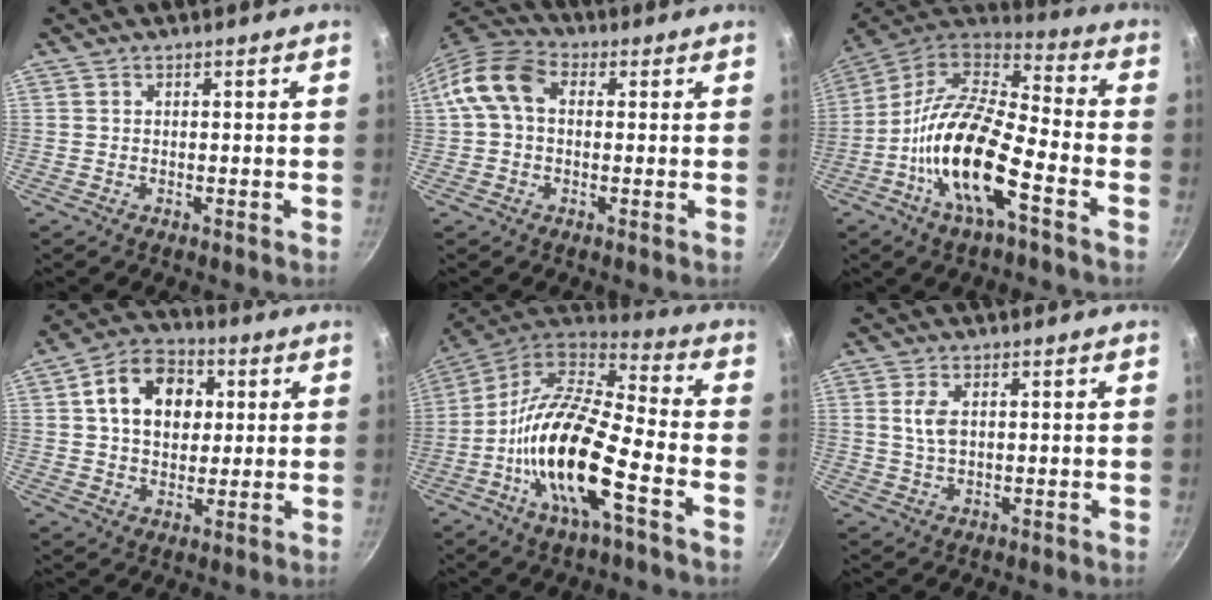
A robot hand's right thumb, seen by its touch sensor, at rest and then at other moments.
{"total": 9.6, "force": [1.3, 6.8, 6.7], "torque": [-0.112, 0.026, 0.006]}
{"total": 19.7, "force": [-7.1, 7.2, 16.9], "torque": [-0.310, 0.047, -0.153]}
{"total": 13.5, "force": [3.1, 9.9, 8.5], "torque": [-0.112, 0.013, 0.040]}
{"total": 20.2, "force": [-6.8, 6.5, 17.9], "torque": [-0.329, 0.043, -0.146]}
{"total": 3.9, "force": [0.9, 2.1, 3.1], "torque": [-0.058, -0.002, 0.018]}